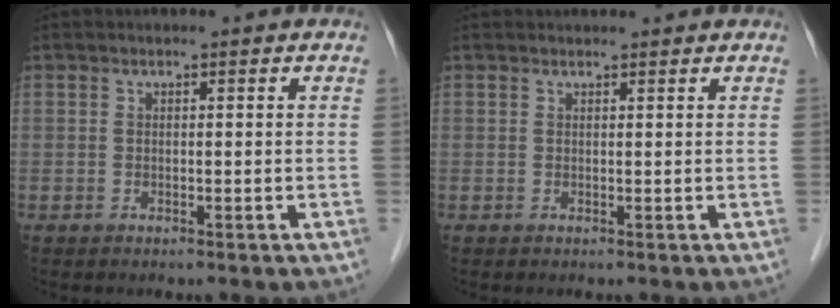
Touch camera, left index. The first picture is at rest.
{"total": 2.5, "force": [2.5, 0.3, 0.3], "torque": [-0.008, 0.022, 0.032]}